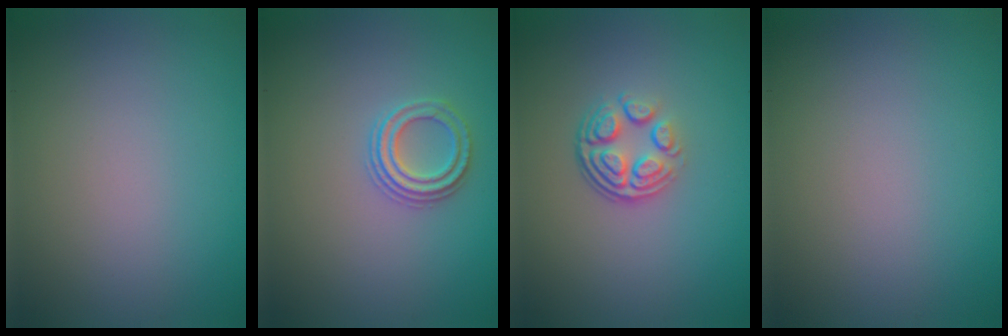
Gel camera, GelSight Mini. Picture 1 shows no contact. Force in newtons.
{"total": 2.3, "press": 2.2, "slide": 0.8}
{"total": 4.0, "press": 2.8, "slide": 2.9}
{"total": 0.0}